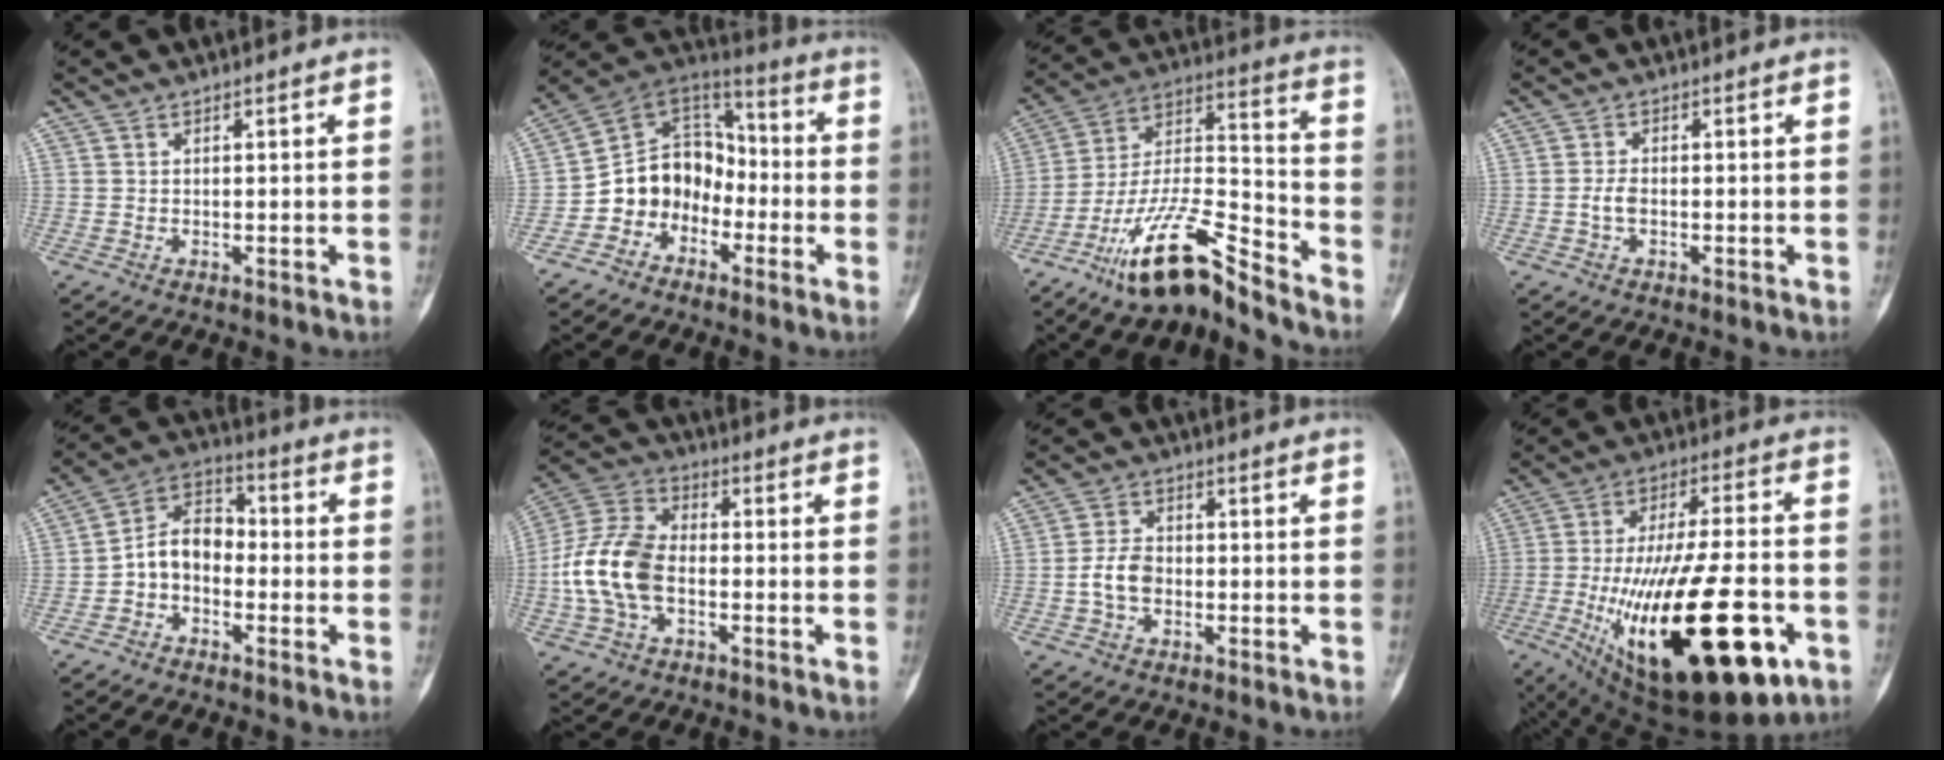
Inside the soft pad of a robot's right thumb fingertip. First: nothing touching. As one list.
[{"total": 12.7, "force": [-4.7, 10.3, 5.7], "torque": [-0.061, 0.083, -0.100]}, {"total": 15.8, "force": [-12.0, 3.4, 9.6], "torque": [-0.179, 0.091, -0.223]}, {"total": 2.0, "force": [-0.6, 1.0, 1.7], "torque": [-0.038, 0.005, -0.012]}, {"total": 8.7, "force": [-2.2, 6.2, 5.6], "torque": [-0.079, 0.040, -0.056]}, {"total": 13.7, "force": [-2.5, 8.7, 10.4], "torque": [-0.216, 0.031, -0.054]}, {"total": 5.2, "force": [-1.2, 3.5, 3.6], "torque": [-0.069, 0.015, -0.027]}, {"total": 31.5, "force": [-9.7, 11.3, 27.8], "torque": [-0.457, -0.002, -0.131]}]